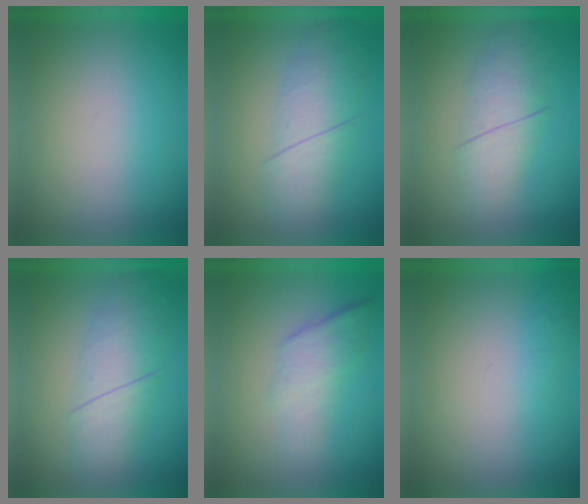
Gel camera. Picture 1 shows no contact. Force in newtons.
{"total": 3.0}
{"total": 2.8}
{"total": 3.0}
{"total": 2.2}
{"total": 1.0}